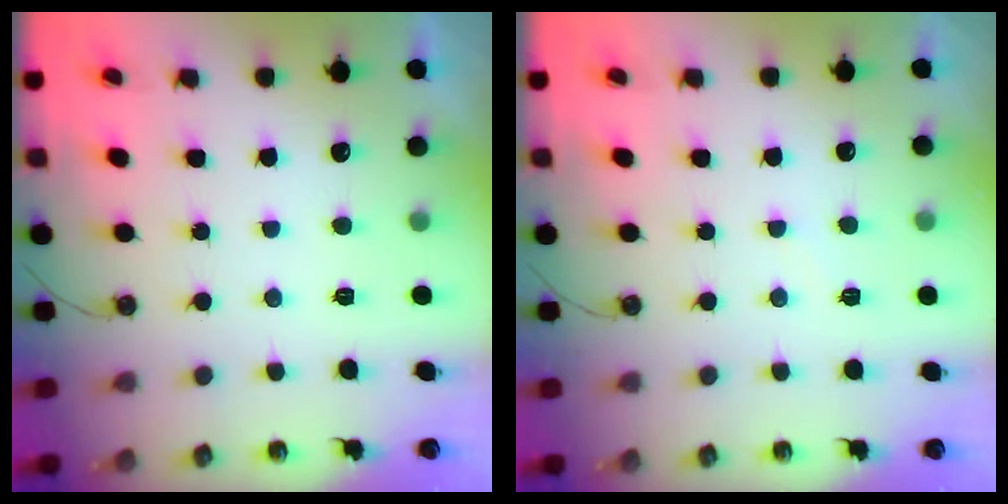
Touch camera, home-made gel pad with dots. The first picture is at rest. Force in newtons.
{"total": 2.7, "press": 2.6, "slide": 0.4}